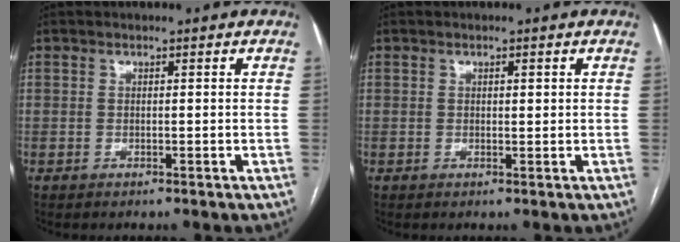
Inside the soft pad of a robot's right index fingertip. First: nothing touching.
{"total": 0.9, "force": [0.3, 0.3, 0.8], "torque": [-0.013, 0.000, 0.005]}